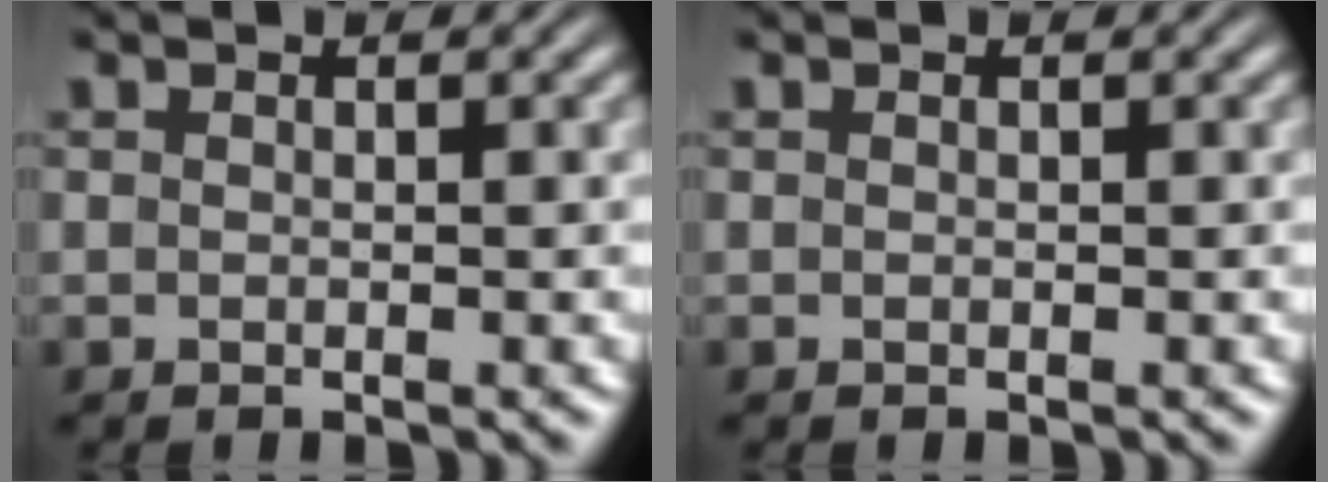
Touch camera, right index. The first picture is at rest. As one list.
[{"total": 0.0}]